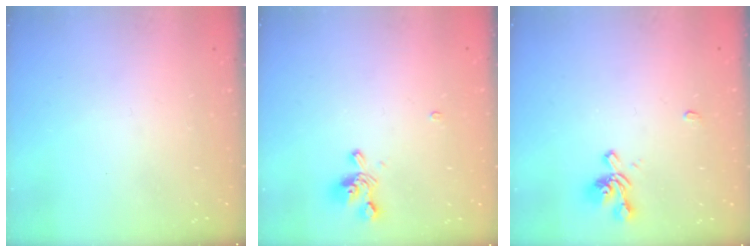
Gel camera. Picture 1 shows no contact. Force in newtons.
{"total": 1.9, "press": 1.7, "slide": 1.0}
{"total": 1.8, "press": 1.4, "slide": 1.1}